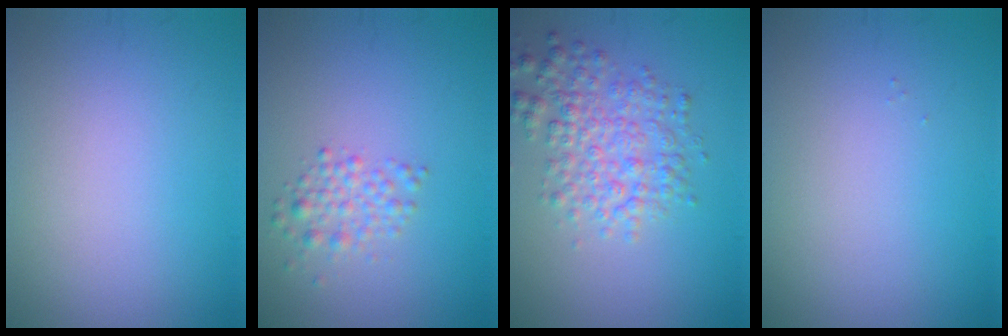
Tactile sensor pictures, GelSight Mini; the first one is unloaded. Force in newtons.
{"total": 2.1, "press": 2.1, "slide": 0.0}
{"total": 4.5, "press": 4.5, "slide": 0.1}
{"total": 0.0}